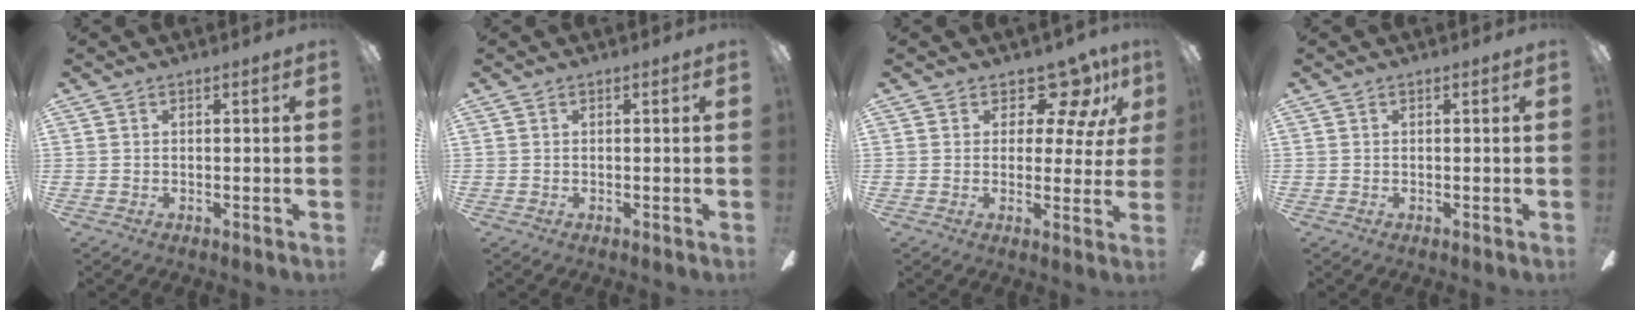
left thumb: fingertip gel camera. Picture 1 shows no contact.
{"total": 0.0}
{"total": 11.0, "force": [7.1, 5.9, 6.0], "torque": [-0.080, -0.044, 0.126]}
{"total": 0.0}